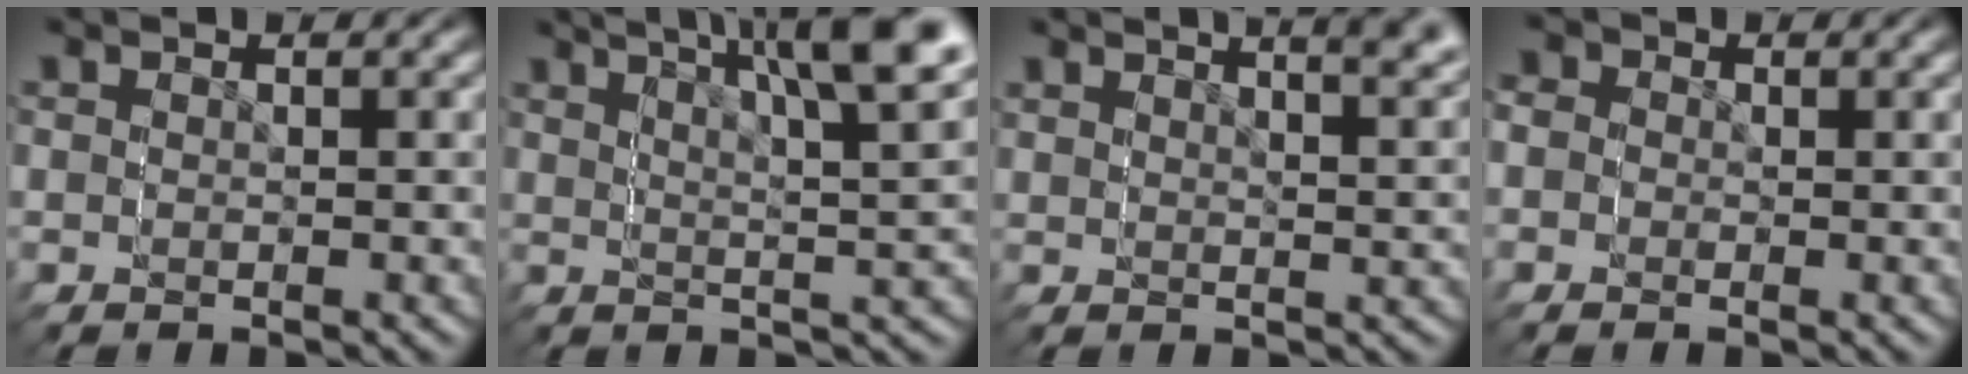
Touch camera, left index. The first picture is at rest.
{"total": 6.7, "force": [4.8, 0.2, 4.8], "torque": [-0.063, 0.034, 0.057]}
{"total": 2.9, "force": [2.8, -0.2, 0.7], "torque": [0.002, 0.019, 0.042]}
{"total": 3.5, "force": [0.1, 3.4, -0.3], "torque": [-0.007, -0.028, 0.006]}